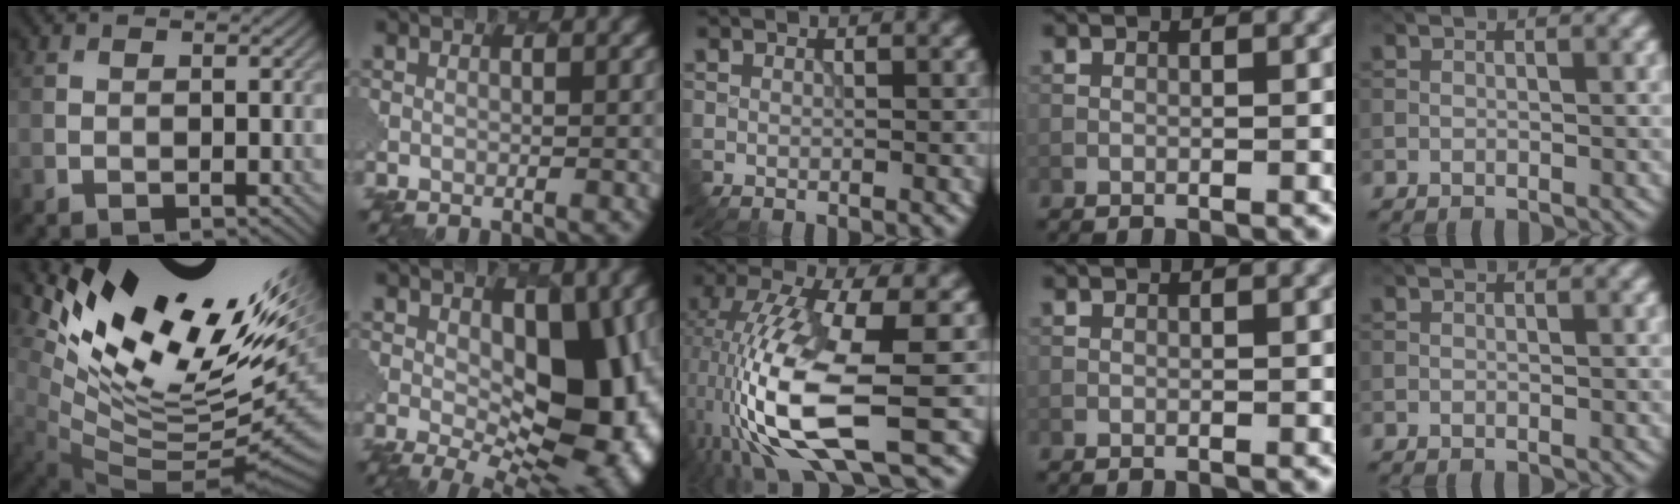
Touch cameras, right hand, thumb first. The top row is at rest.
{"thumb": {"total": 16.5, "force": [6.6, 6.3, 13.8], "torque": [-0.205, 0.001, 0.140]}, "index": {"total": 12.2, "force": [-0.2, 6.6, 10.2], "torque": [-0.143, -0.010, 0.004]}, "middle": {"total": 12.1, "force": [-3.2, 4.0, 11.0], "torque": [-0.242, -0.011, -0.059]}}